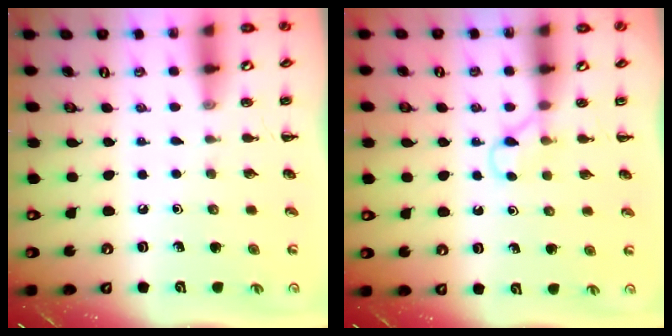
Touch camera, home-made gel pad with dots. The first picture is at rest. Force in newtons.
{"total": 2.9, "press": 2.8, "slide": 1.0}